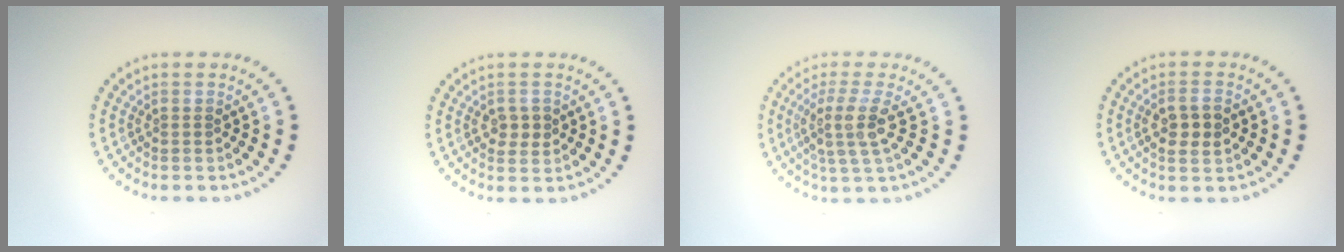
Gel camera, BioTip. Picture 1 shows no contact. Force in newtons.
{"total": 1.8, "press": 1.8, "slide": 0.2}
{"total": 3.7, "press": 2.8, "slide": 2.4}
{"total": 2.7, "press": 2.7, "slide": 0.5}